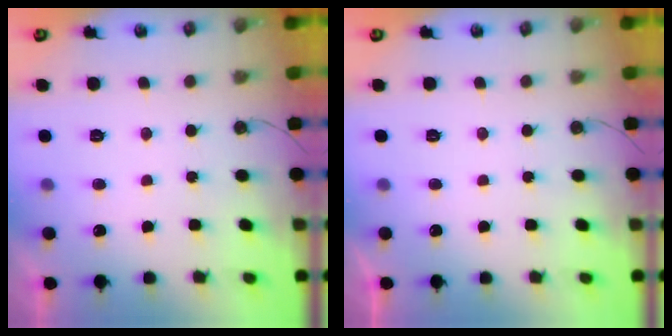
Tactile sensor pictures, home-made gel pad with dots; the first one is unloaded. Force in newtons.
{"total": 0.0}